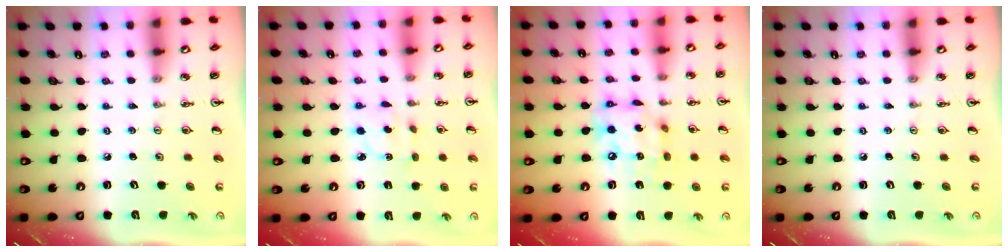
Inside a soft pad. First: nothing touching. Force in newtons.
{"total": 2.2, "press": 2.2, "slide": 0.6}
{"total": 13.3, "press": 13.2, "slide": 1.4}
{"total": 0.0}